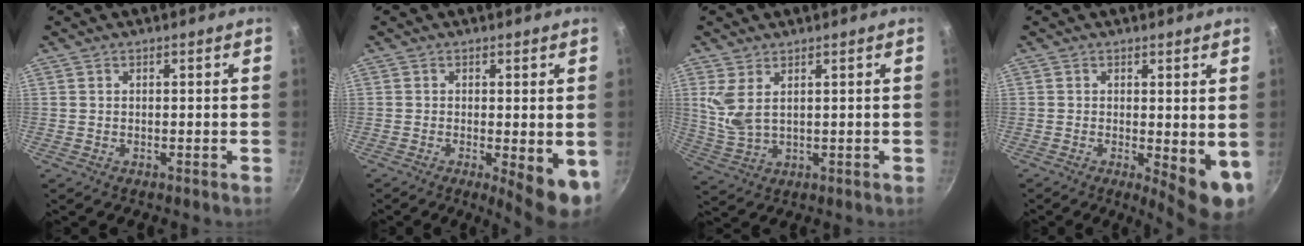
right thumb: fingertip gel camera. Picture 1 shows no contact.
{"total": 7.5, "force": [-2.0, 2.1, 6.9], "torque": [-0.093, -0.019, -0.027]}
{"total": 5.8, "force": [2.1, 2.8, 4.7], "torque": [-0.108, -0.007, 0.057]}
{"total": 8.0, "force": [-1.0, 2.7, 7.4], "torque": [-0.094, -0.018, -0.009]}